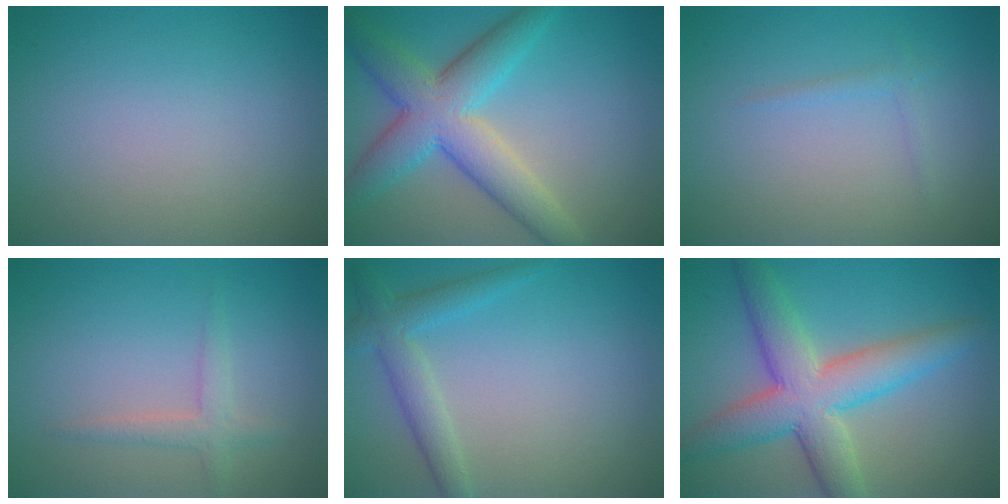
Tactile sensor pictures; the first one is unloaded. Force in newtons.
{"total": 7.5, "press": 7.5, "slide": 0.2}
{"total": 0.8, "press": 0.8, "slide": 0.0}
{"total": 1.9, "press": 1.9, "slide": 0.1}
{"total": 3.0, "press": 3.0, "slide": 0.0}
{"total": 7.7, "press": 7.7, "slide": 0.1}